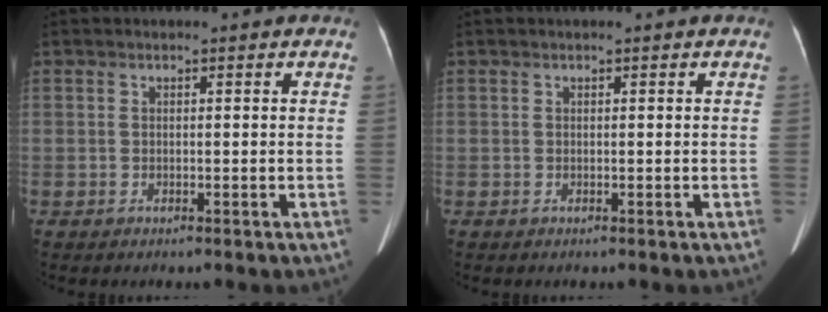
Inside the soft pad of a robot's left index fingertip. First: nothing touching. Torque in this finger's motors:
{"motor_torque": [-0.20, -0.80, -0.05, -0.03]}